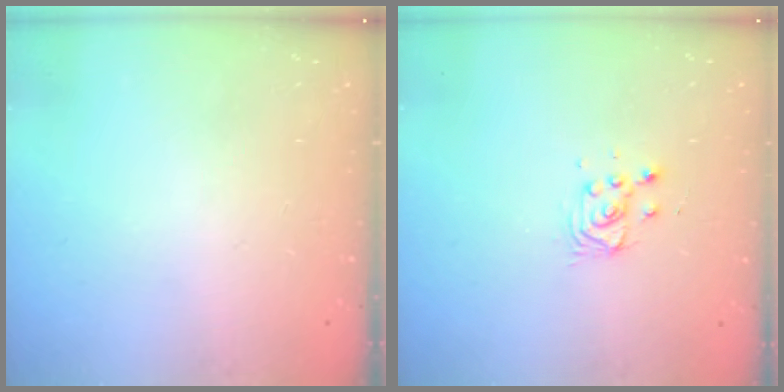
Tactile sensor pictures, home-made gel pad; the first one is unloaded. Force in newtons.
{"total": 3.1, "press": 3.1, "slide": 0.3}